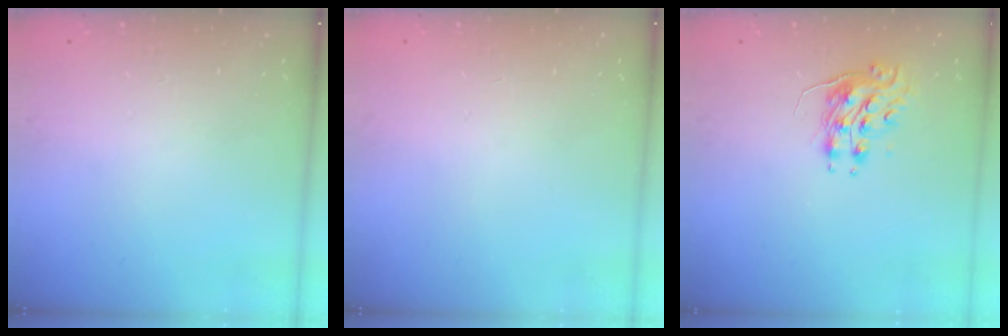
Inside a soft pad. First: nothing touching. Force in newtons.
{"total": 0.0}
{"total": 8.2, "press": 8.2, "slide": 0.1}